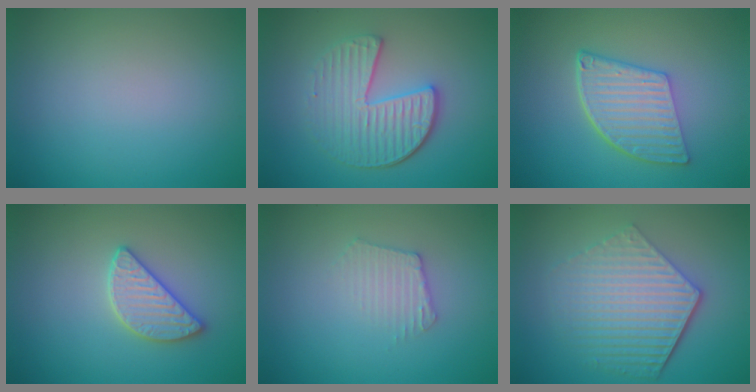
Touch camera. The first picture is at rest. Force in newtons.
{"total": 4.6, "press": 3.8, "slide": 2.5}
{"total": 5.8, "press": 4.2, "slide": 4.0}
{"total": 2.8, "press": 2.8, "slide": 0.5}
{"total": 2.1, "press": 2.0, "slide": 0.4}
{"total": 6.2, "press": 4.5, "slide": 4.3}